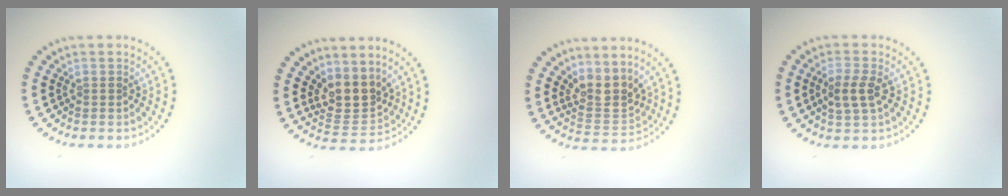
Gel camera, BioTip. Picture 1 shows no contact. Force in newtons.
{"total": 3.5, "press": 2.7, "slide": 2.2}
{"total": 3.2, "press": 2.5, "slide": 1.9}
{"total": 2.6, "press": 2.5, "slide": 0.6}